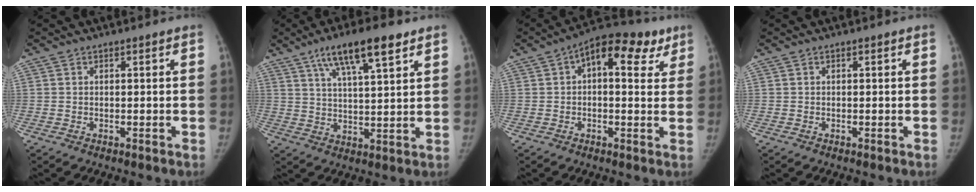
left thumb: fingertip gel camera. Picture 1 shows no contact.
{"total": 12.2, "force": [7.3, 3.0, 9.4], "torque": [-0.147, -0.021, 0.123]}
{"total": 13.0, "force": [5.3, 6.9, 9.6], "torque": [-0.090, 0.019, 0.065]}
{"total": 0.0}